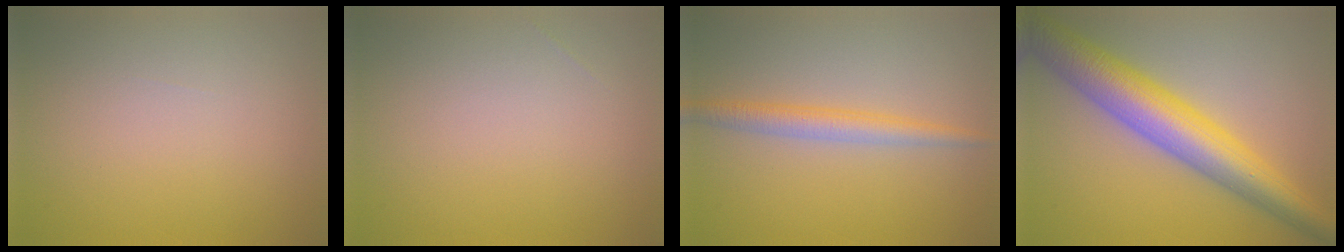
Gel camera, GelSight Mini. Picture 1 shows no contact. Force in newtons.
{"total": 0.0}
{"total": 2.6, "press": 2.6, "slide": 0.0}
{"total": 8.4, "press": 8.4, "slide": 0.2}